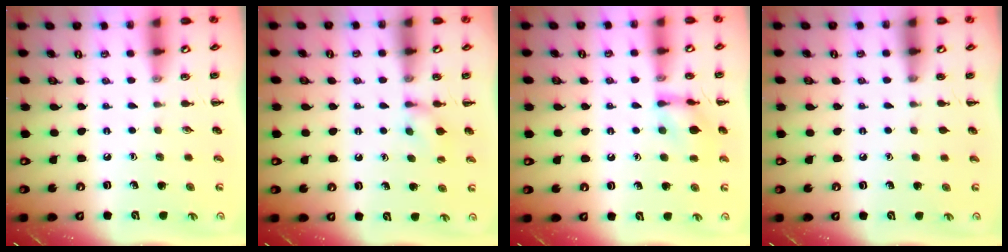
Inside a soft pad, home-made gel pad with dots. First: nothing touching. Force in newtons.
{"total": 5.7, "press": 5.6, "slide": 1.3}
{"total": 10.0, "press": 10.0, "slide": 0.8}
{"total": 0.0}